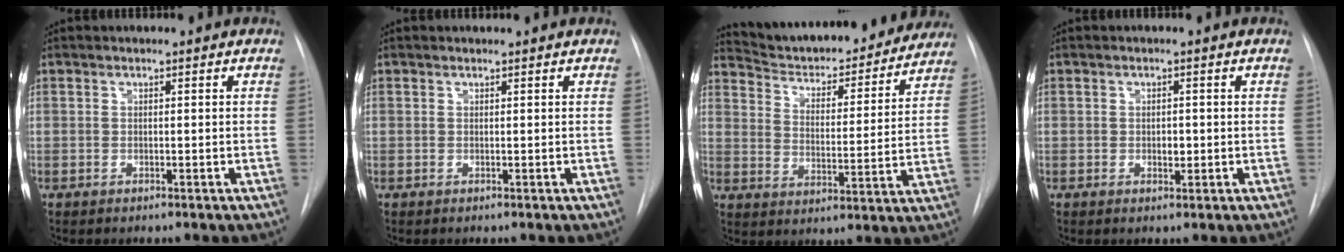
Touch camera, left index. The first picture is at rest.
{"total": 1.0, "force": [1.0, 0.0, 0.1], "torque": [-0.006, 0.009, 0.013]}
{"total": 22.4, "force": [20.8, 4.7, 6.9], "torque": [-0.100, -0.020, 0.283]}
{"total": 1.5, "force": [-0.1, 0.9, 1.1], "torque": [-0.014, 0.000, 0.001]}